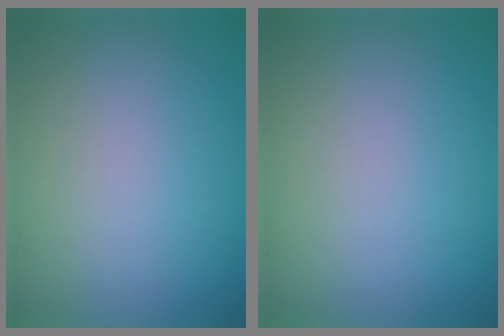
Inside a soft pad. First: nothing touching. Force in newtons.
{"total": 0.0}